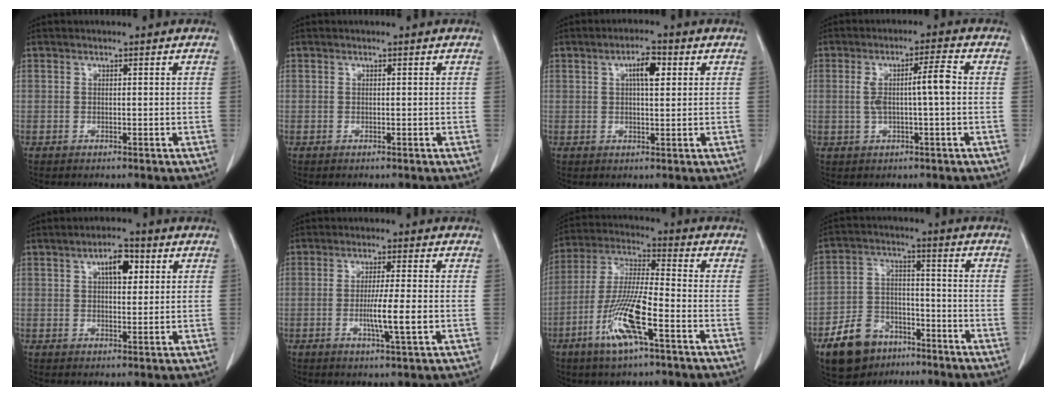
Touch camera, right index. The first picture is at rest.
{"total": 0.0}
{"total": 4.4, "force": [1.6, 1.3, 3.9], "torque": [-0.065, 0.006, 0.026]}
{"total": 5.8, "force": [0.3, 0.5, 5.8], "torque": [-0.104, 0.015, 0.008]}
{"total": 5.3, "force": [2.1, 2.2, 4.3], "torque": [-0.068, 0.008, 0.033]}
{"total": 6.1, "force": [-1.2, -0.2, 5.9], "torque": [-0.101, -0.011, -0.021]}
{"total": 12.5, "force": [-5.5, 1.5, 11.1], "torque": [-0.229, -0.011, -0.105]}
{"total": 10.5, "force": [-6.7, 6.7, 4.4], "torque": [-0.093, 0.012, -0.113]}